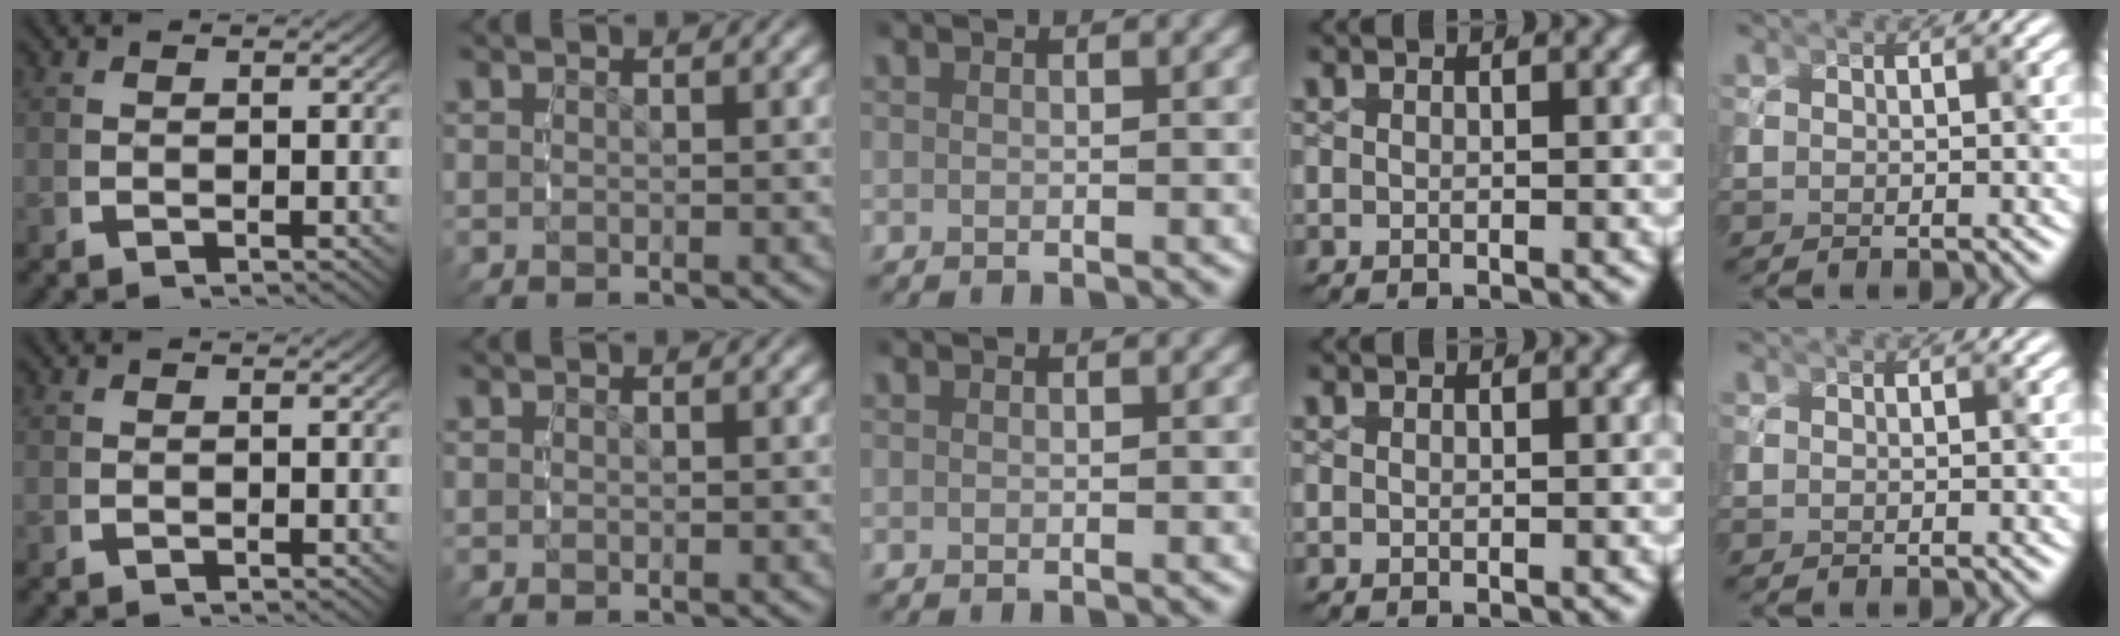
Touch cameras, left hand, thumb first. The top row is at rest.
{}